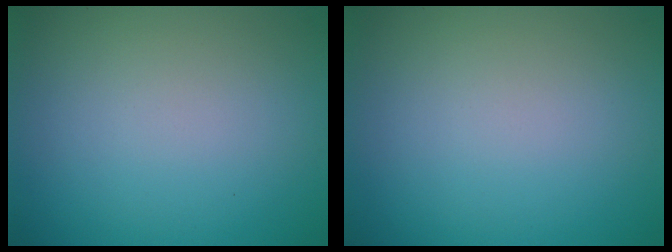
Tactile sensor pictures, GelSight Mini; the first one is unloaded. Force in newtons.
{"total": 0.0}